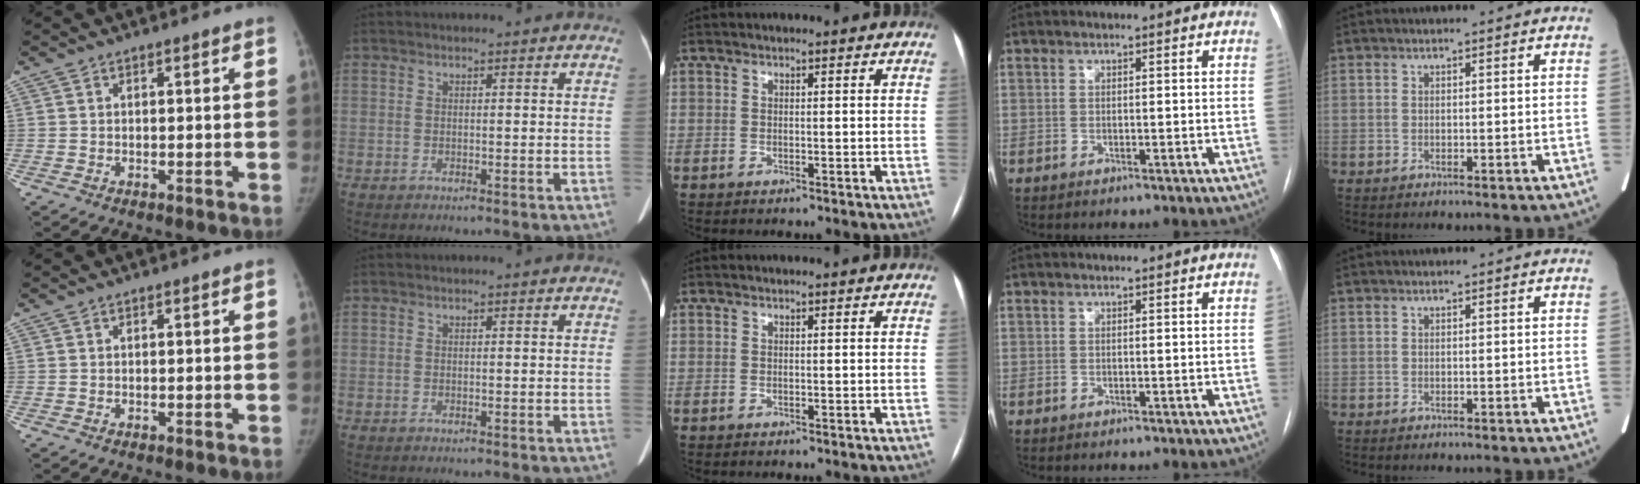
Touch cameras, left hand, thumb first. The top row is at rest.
{}